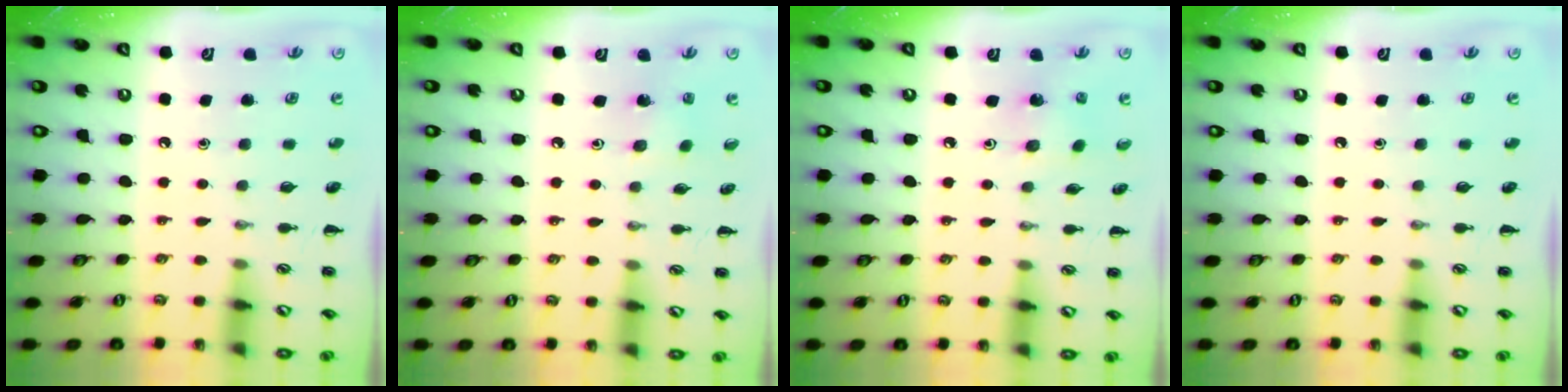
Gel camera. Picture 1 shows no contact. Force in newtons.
{"total": 1.5, "press": 1.4, "slide": 0.5}
{"total": 2.4, "press": 2.2, "slide": 0.8}
{"total": 0.0}